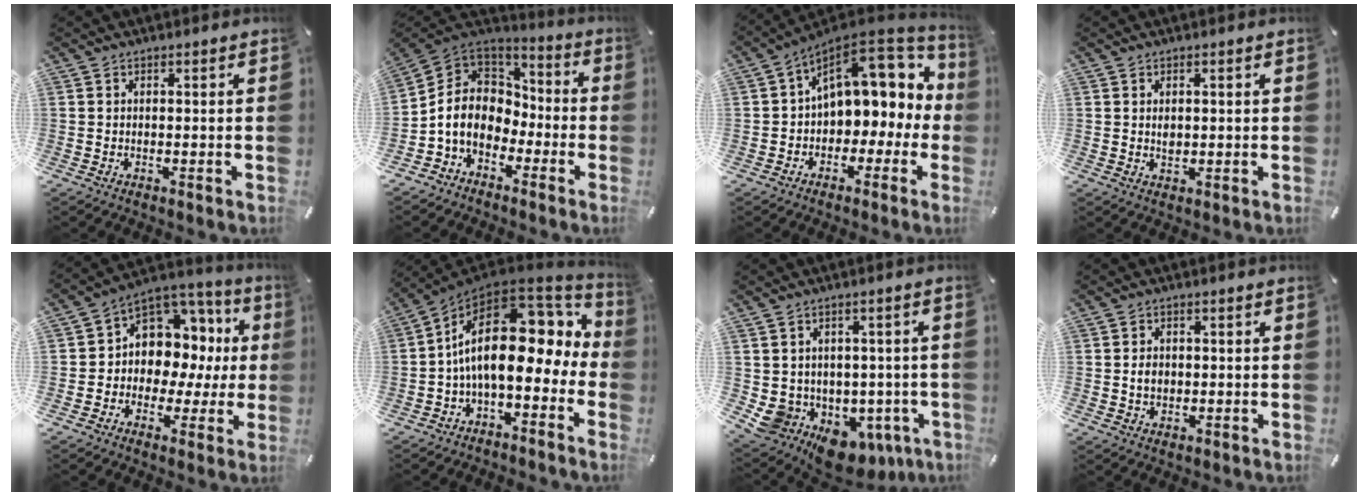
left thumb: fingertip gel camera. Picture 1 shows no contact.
{"total": 10.4, "force": [-3.6, 8.7, 4.5], "torque": [-0.123, 0.014, -0.068]}
{"total": 15.0, "force": [5.9, 10.2, 9.3], "torque": [-0.127, -0.037, 0.104]}
{"total": 1.4, "force": [0.1, 1.0, 1.0], "torque": [-0.022, 0.005, 0.000]}
{"total": 10.2, "force": [2.4, 9.0, 4.1], "torque": [-0.064, -0.043, 0.049]}
{"total": 19.1, "force": [3.5, 10.0, 15.9], "torque": [-0.285, -0.038, 0.058]}
{"total": 8.2, "force": [-3.2, 7.1, 2.5], "torque": [-0.033, -0.011, -0.040]}
{"total": 2.9, "force": [0.0, 2.4, 1.7], "torque": [-0.028, -0.001, -0.001]}